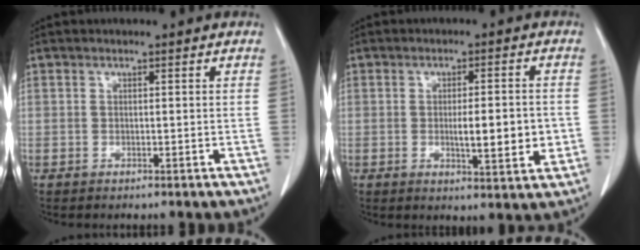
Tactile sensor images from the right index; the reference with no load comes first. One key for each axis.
{"total": 7.0, "fx": -0.9, "fy": 1.4, "fz": 6.8, "tx": -0.104, "ty": -0.008, "tz": -0.010}